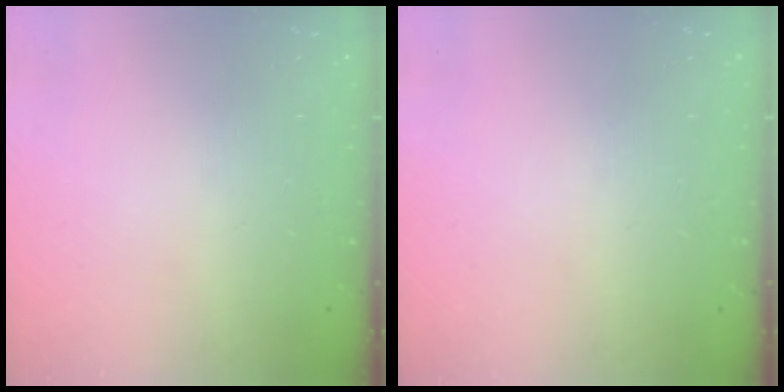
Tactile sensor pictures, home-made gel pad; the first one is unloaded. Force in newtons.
{"total": 0.0}